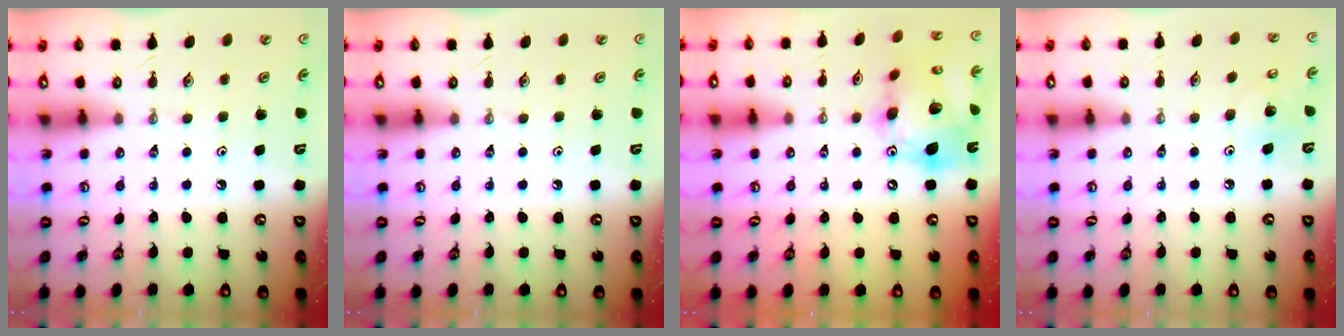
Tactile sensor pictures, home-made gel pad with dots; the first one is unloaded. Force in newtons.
{"total": 0.0}
{"total": 19.8, "press": 19.6, "slide": 3.1}
{"total": 8.0, "press": 8.0, "slide": 0.4}